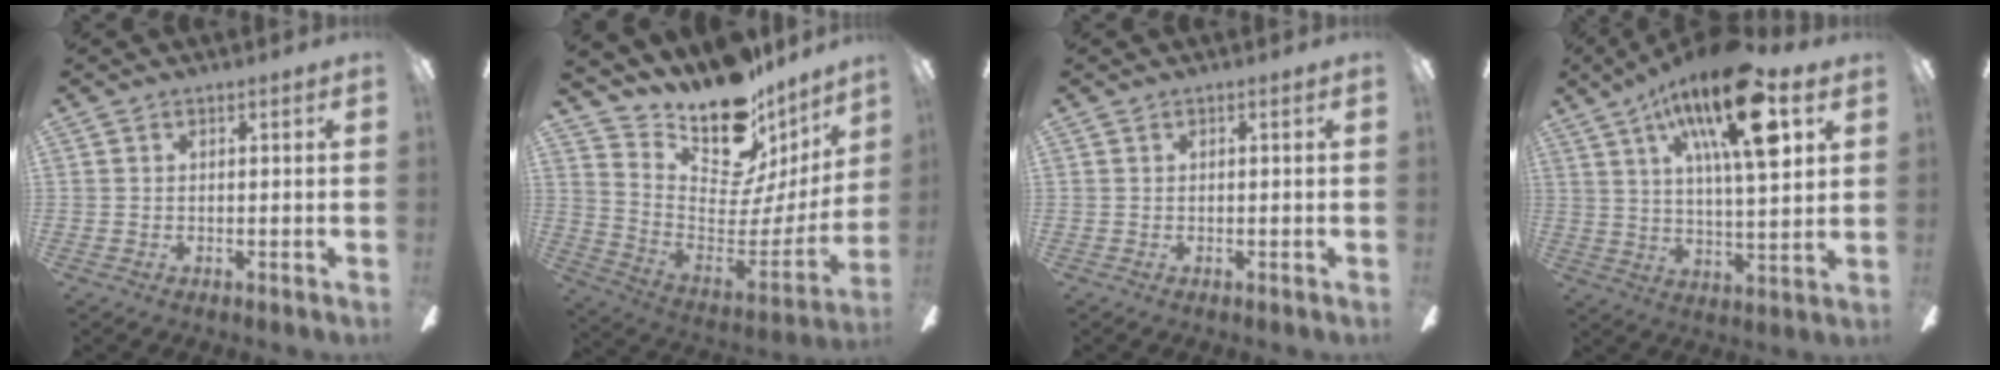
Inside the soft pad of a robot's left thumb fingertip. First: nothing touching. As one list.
[{"total": 18.4, "force": [15.0, 7.5, 7.6], "torque": [-0.101, -0.140, 0.257]}, {"total": 0.0}, {"total": 22.2, "force": [10.9, 7.1, 18.0], "torque": [-0.290, -0.032, 0.168]}]